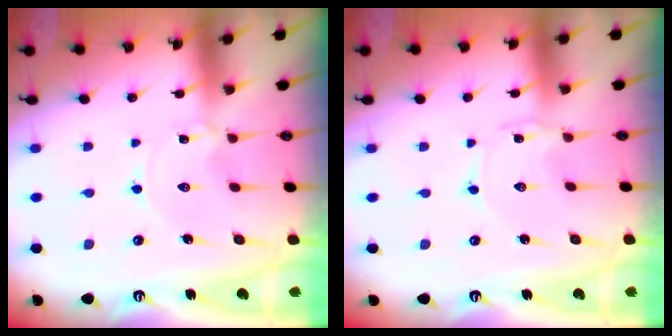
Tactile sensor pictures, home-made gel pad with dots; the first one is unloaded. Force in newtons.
{"total": 0.0}